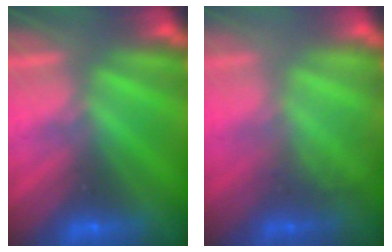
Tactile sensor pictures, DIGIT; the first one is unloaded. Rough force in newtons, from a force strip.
{"total": 2.5}